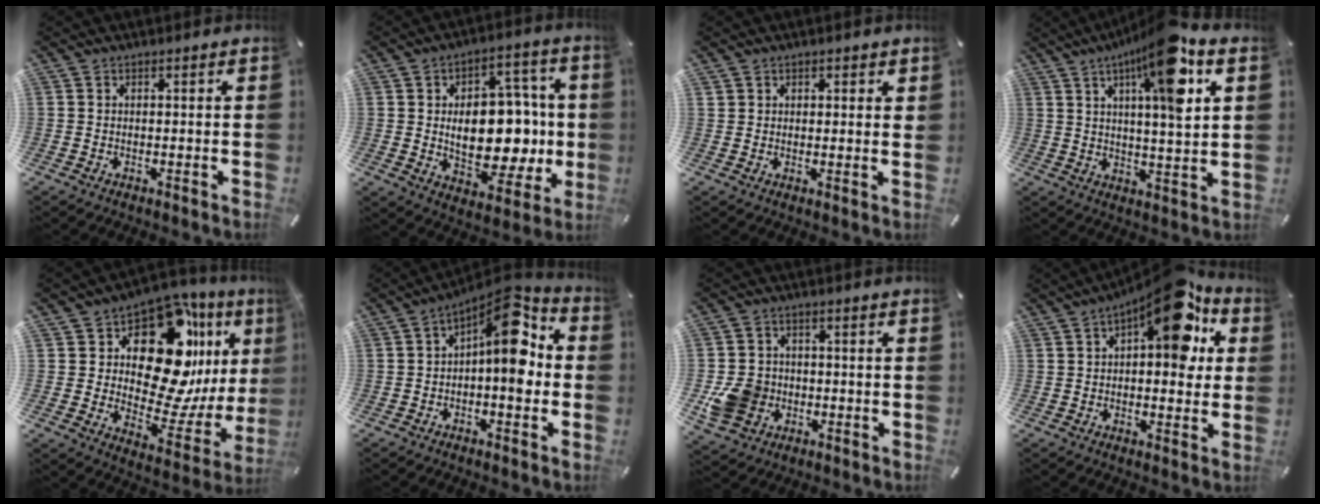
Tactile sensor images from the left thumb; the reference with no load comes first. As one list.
[{"total": 17.4, "force": [0.1, 11.3, 13.3], "torque": [-0.180, -0.004, 0.007]}, {"total": 1.7, "force": [1.2, 1.1, 0.3], "torque": [0.001, -0.002, 0.022]}, {"total": 15.4, "force": [7.1, 3.3, 13.2], "torque": [-0.203, -0.031, 0.107]}, {"total": 20.5, "force": [8.0, 11.5, 14.9], "torque": [-0.225, -0.078, 0.130]}, {"total": 12.3, "force": [2.3, 5.4, 10.9], "torque": [-0.141, -0.032, 0.035]}, {"total": 9.2, "force": [-2.2, 8.0, 4.0], "torque": [-0.090, 0.014, -0.041]}, {"total": 16.3, "force": [7.7, 6.9, 12.6], "torque": [-0.151, -0.057, 0.122]}]